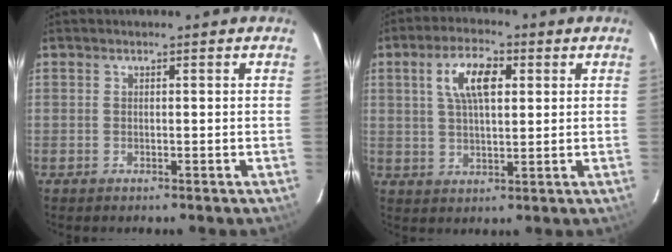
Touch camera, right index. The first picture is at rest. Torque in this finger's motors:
{"motor_torque": [0.93, 0.43, 0.44, 0.14]}